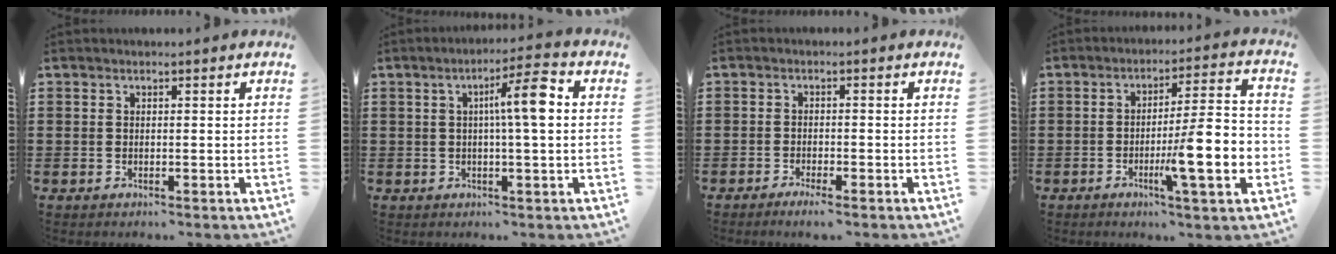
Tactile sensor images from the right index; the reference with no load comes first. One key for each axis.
{"total": 6.8, "fx": 0.9, "fy": 0.8, "fz": 6.7, "tx": -0.109, "ty": -0.002, "tz": 0.006}
{"total": 1.7, "fx": -1.5, "fy": -0.1, "fz": 0.8, "tx": -0.014, "ty": -0.003, "tz": -0.027}
{"total": 12.4, "fx": -3.3, "fy": 2.3, "fz": 11.7, "tx": -0.173, "ty": -0.009, "tz": -0.059}